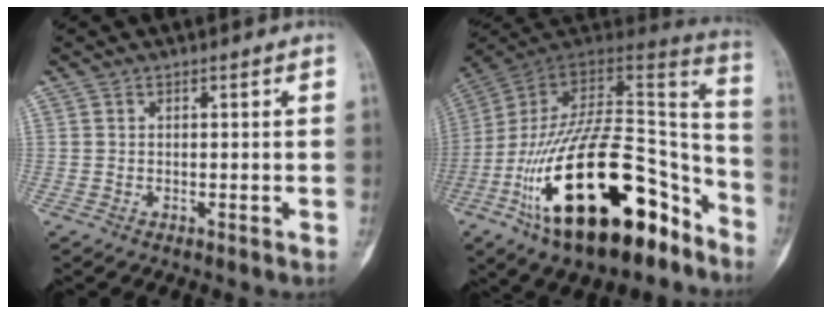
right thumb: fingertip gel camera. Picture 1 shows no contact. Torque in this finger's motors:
{"motor_torque": [3.20, 1.81, 2.31, -0.46, 1.05]}